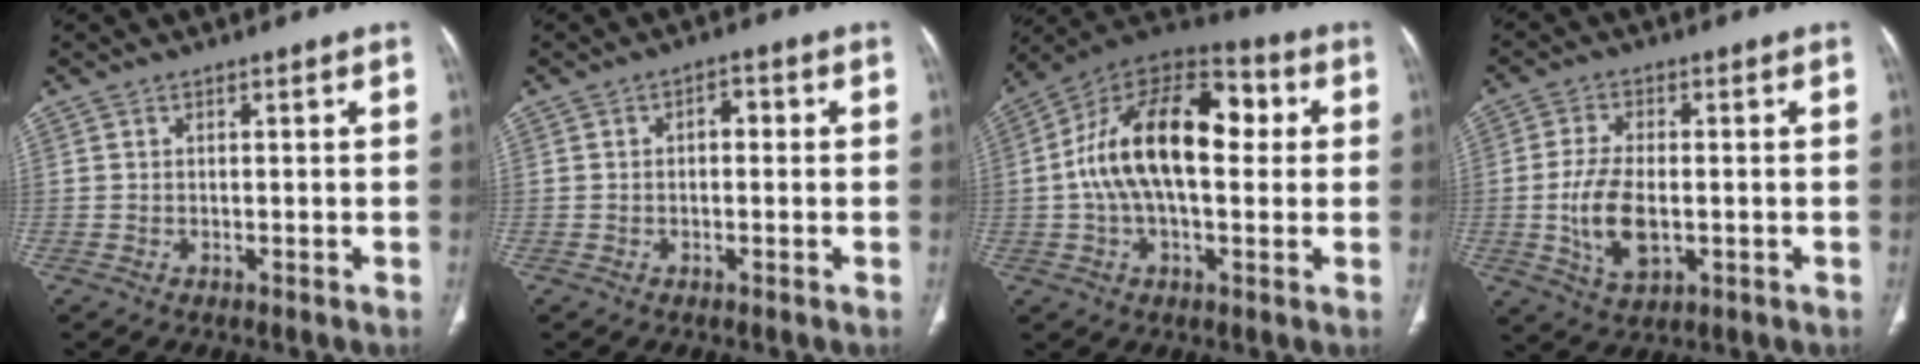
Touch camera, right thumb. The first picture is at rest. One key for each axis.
{"total": 2.4, "fx": 0.1, "fy": 1.5, "fz": 2.0, "tx": -0.021, "ty": 0.009, "tz": -0.005}
{"total": 20.9, "fx": 2.3, "fy": 11.2, "fz": 17.5, "tx": -0.287, "ty": 0.040, "tz": 0.028}
{"total": 9.7, "fx": -1.4, "fy": 5.1, "fz": 8.1, "tx": -0.158, "ty": -0.003, "tz": -0.020}